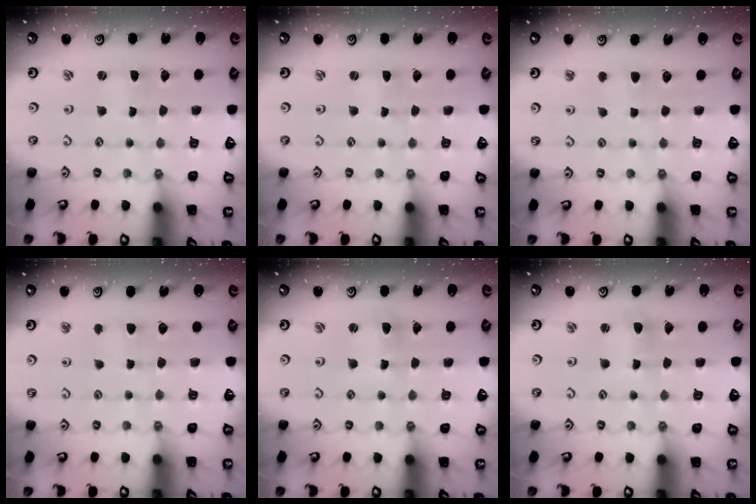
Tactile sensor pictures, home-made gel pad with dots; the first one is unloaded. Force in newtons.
{"total": 0.0}
{"total": 2.8, "press": 2.7, "slide": 0.5}
{"total": 2.8, "press": 2.7, "slide": 0.4}
{"total": 2.9, "press": 2.9, "slide": 0.3}
{"total": 3.3, "press": 3.3, "slide": 0.4}